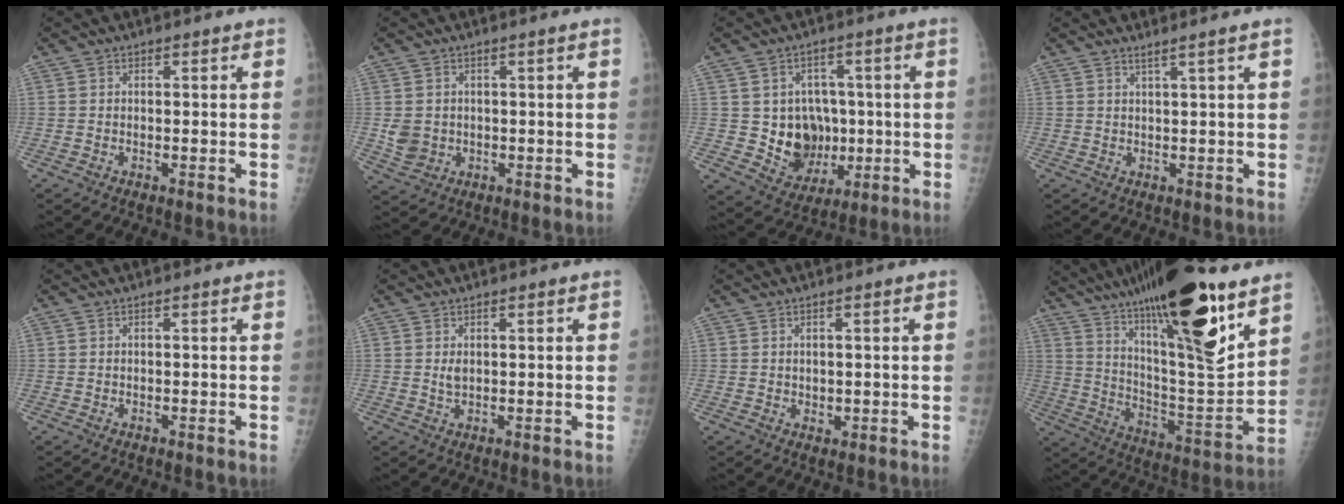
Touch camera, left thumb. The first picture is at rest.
{"total": 3.8, "force": [0.0, 3.2, 2.0], "torque": [-0.032, 0.004, 0.012]}
{"total": 10.4, "force": [-0.1, 9.2, 5.0], "torque": [-0.026, 0.001, 0.018]}
{"total": 1.9, "force": [1.2, -0.8, 1.3], "torque": [-0.034, -0.014, 0.028]}
{"total": 0.0}
{"total": 1.9, "force": [0.7, 0.9, 1.5], "torque": [-0.028, -0.003, 0.018]}
{"total": 1.5, "force": [0.5, 1.0, 1.1], "torque": [-0.012, -0.006, 0.013]}
{"total": 29.4, "force": [18.3, 6.2, 22.2], "torque": [-0.354, -0.062, 0.310]}